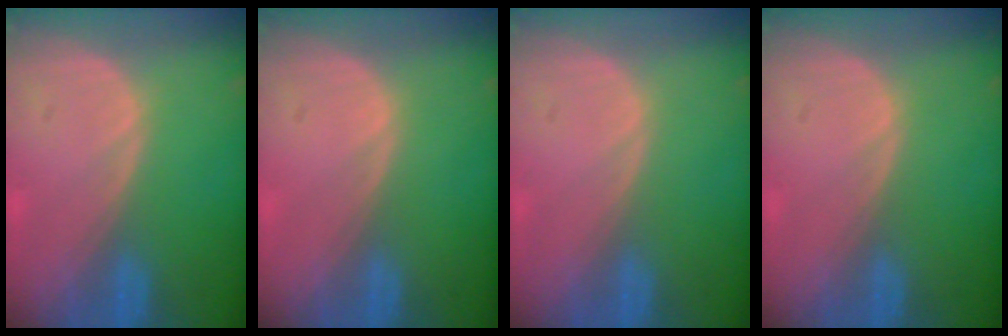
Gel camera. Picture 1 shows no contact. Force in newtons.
{"total": 0.0}
{"total": 0.0}
{"total": 0.0}